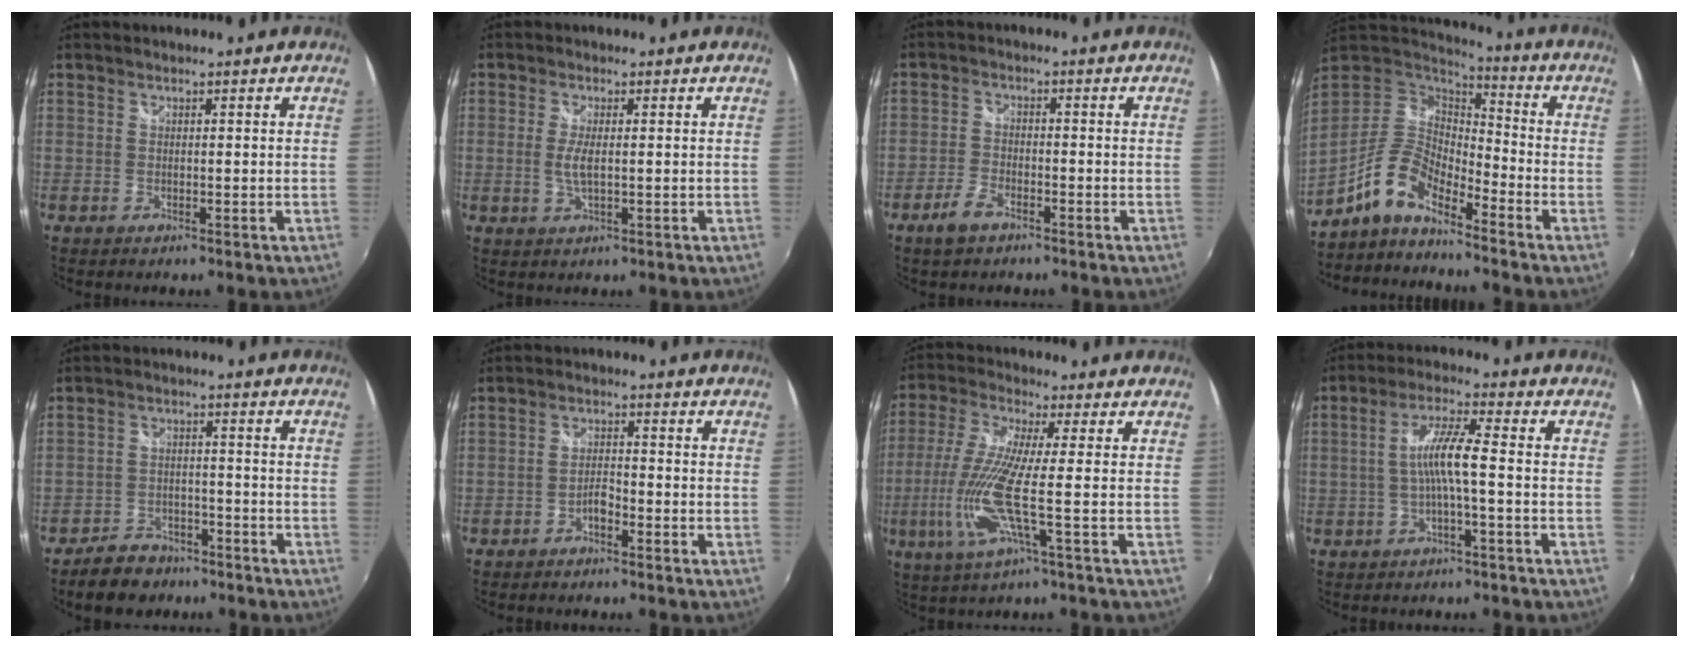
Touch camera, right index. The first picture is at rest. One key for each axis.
{"total": 3.3, "fx": -0.1, "fy": 0.8, "fz": 3.2, "tx": -0.065, "ty": -0.006, "tz": -0.003}
{"total": 4.6, "fx": -3.2, "fy": 2.1, "fz": 2.6, "tx": -0.067, "ty": -0.002, "tz": -0.062}
{"total": 10.6, "fx": -7.9, "fy": 3.5, "fz": 6.2, "tx": -0.129, "ty": 0.010, "tz": -0.162}
{"total": 7.4, "fx": -5.7, "fy": 4.4, "fz": 1.8, "tx": -0.057, "ty": 0.020, "tz": -0.085}
{"total": 2.5, "fx": -1.9, "fy": 0.8, "fz": 1.3, "tx": -0.031, "ty": 0.006, "tz": -0.036}
{"total": 11.6, "fx": -3.0, "fy": -0.3, "fz": 11.2, "tx": -0.238, "ty": -0.012, "tz": -0.057}
{"total": 6.4, "fx": -1.4, "fy": -0.1, "fz": 6.2, "tx": -0.130, "ty": 0.009, "tz": -0.024}